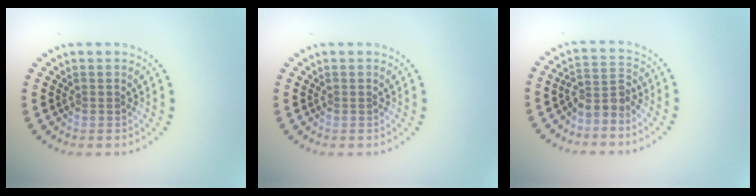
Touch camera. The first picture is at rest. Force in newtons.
{"total": 0.0}
{"total": 2.7, "press": 2.0, "slide": 1.8}